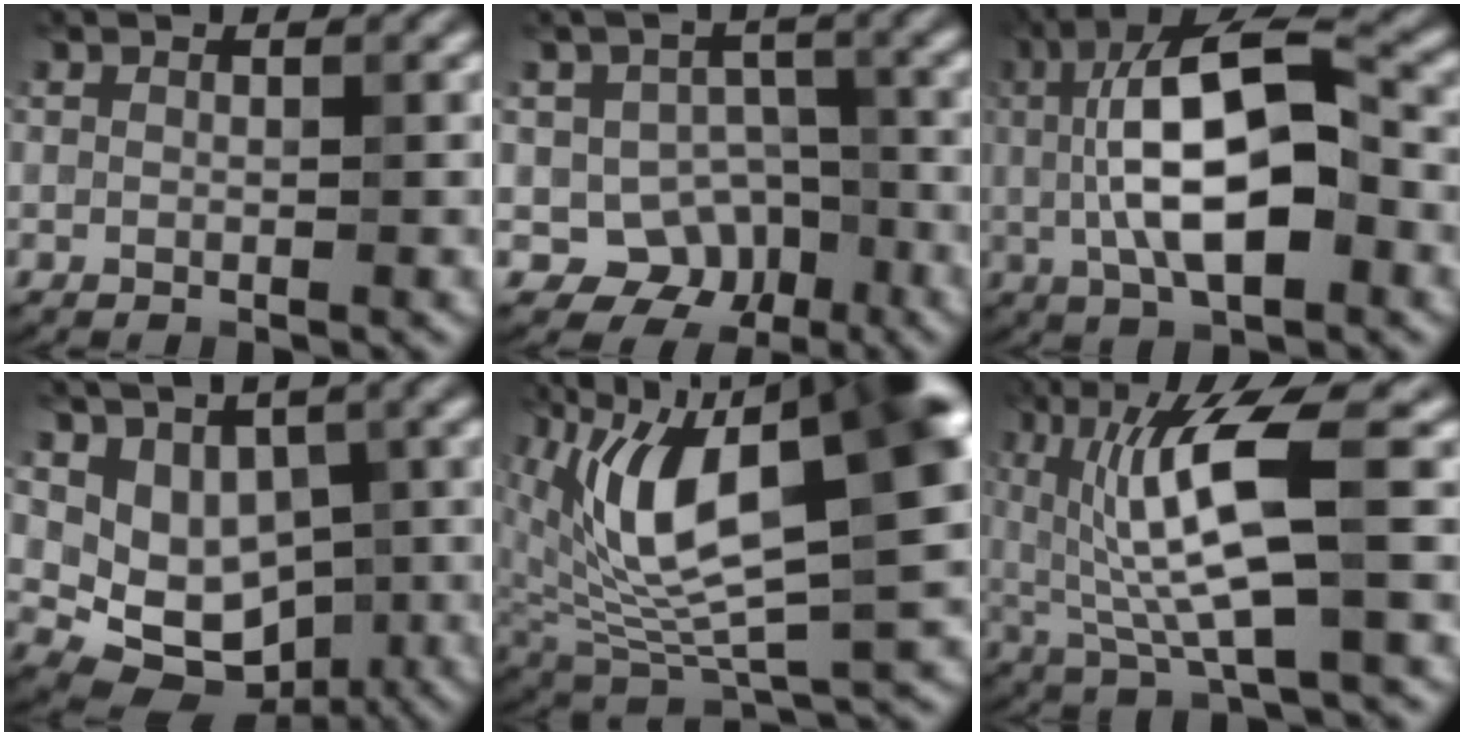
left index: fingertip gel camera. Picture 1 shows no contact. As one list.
[{"total": 4.8, "force": [-2.6, 3.8, 1.4], "torque": [-0.001, -0.015, -0.040]}, {"total": 10.3, "force": [-0.2, 4.2, 9.4], "torque": [-0.153, 0.014, -0.016]}, {"total": 5.5, "force": [0.2, 4.4, 3.2], "torque": [-0.040, -0.023, 0.019]}, {"total": 13.3, "force": [3.6, 5.5, 11.6], "torque": [-0.214, -0.001, 0.066]}, {"total": 7.9, "force": [0.8, 1.5, 7.7], "torque": [-0.139, -0.007, 0.020]}]